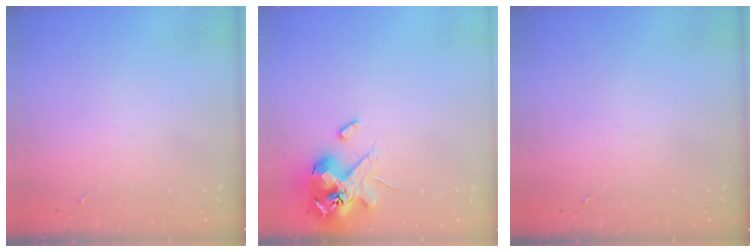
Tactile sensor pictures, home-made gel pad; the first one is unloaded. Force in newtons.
{"total": 14.7, "press": 14.5, "slide": 2.1}
{"total": 0.0}